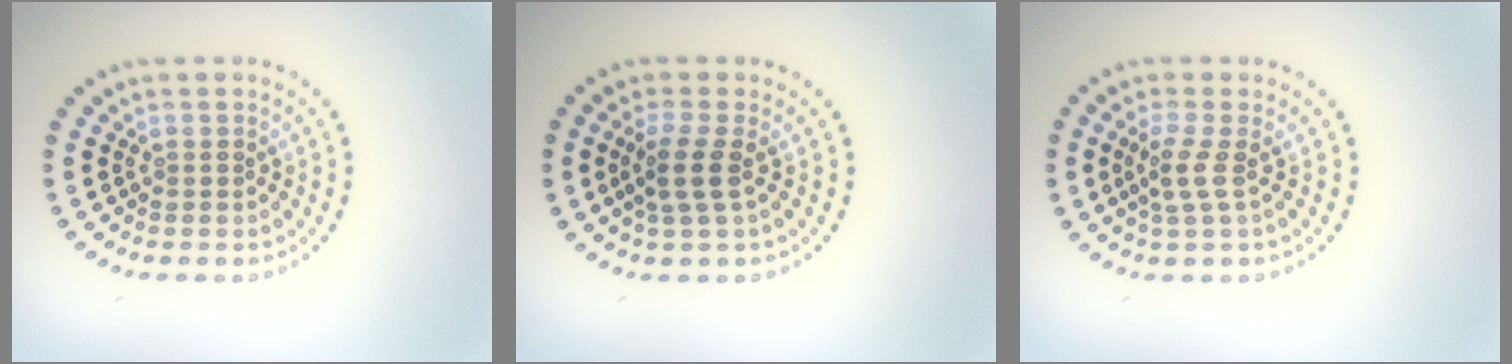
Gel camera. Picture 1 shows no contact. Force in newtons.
{"total": 2.4, "press": 2.0, "slide": 1.4}
{"total": 2.0, "press": 1.5, "slide": 1.4}